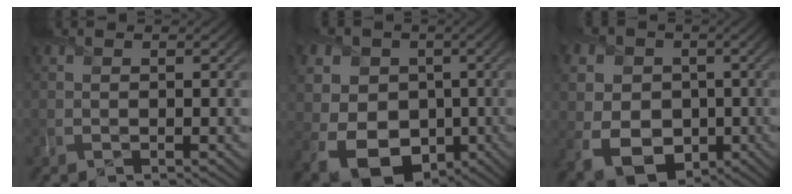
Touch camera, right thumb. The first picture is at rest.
{"total": 13.4, "force": [-1.1, 11.3, 7.2], "torque": [-0.174, -0.005, -0.033]}
{"total": 11.9, "force": [-1.1, 10.0, 6.3], "torque": [-0.163, -0.006, -0.027]}